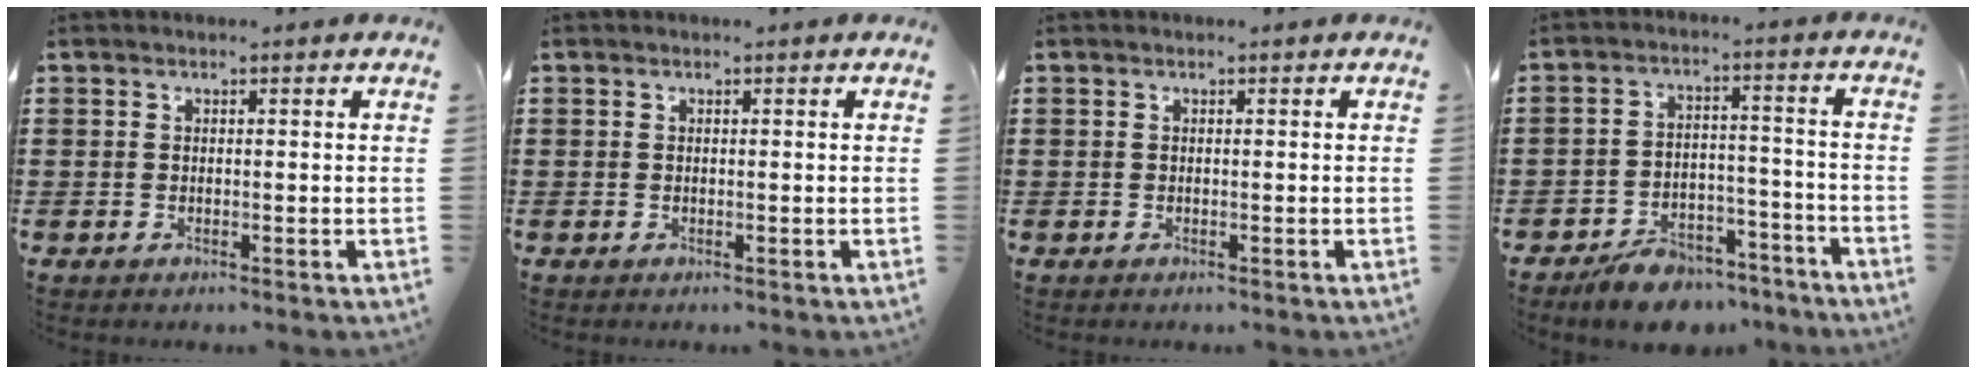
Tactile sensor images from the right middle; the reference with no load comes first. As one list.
[{"total": 0.0}, {"total": 0.0}, {"total": 7.2, "force": [-6.7, 2.1, 1.6], "torque": [-0.015, 0.027, -0.125]}]